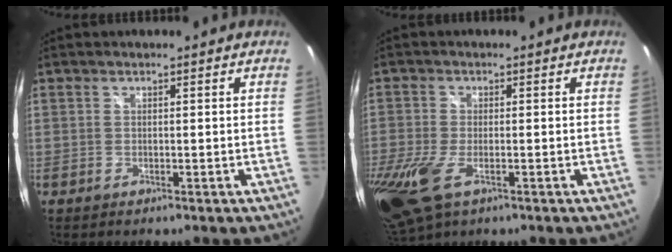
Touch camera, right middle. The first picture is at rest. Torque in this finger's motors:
{"motor_torque": [1.23, -0.91, 0.32, 0.21]}